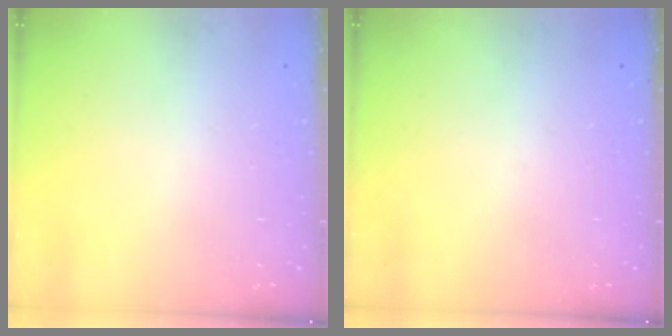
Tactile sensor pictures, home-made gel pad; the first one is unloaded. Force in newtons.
{"total": 0.0}